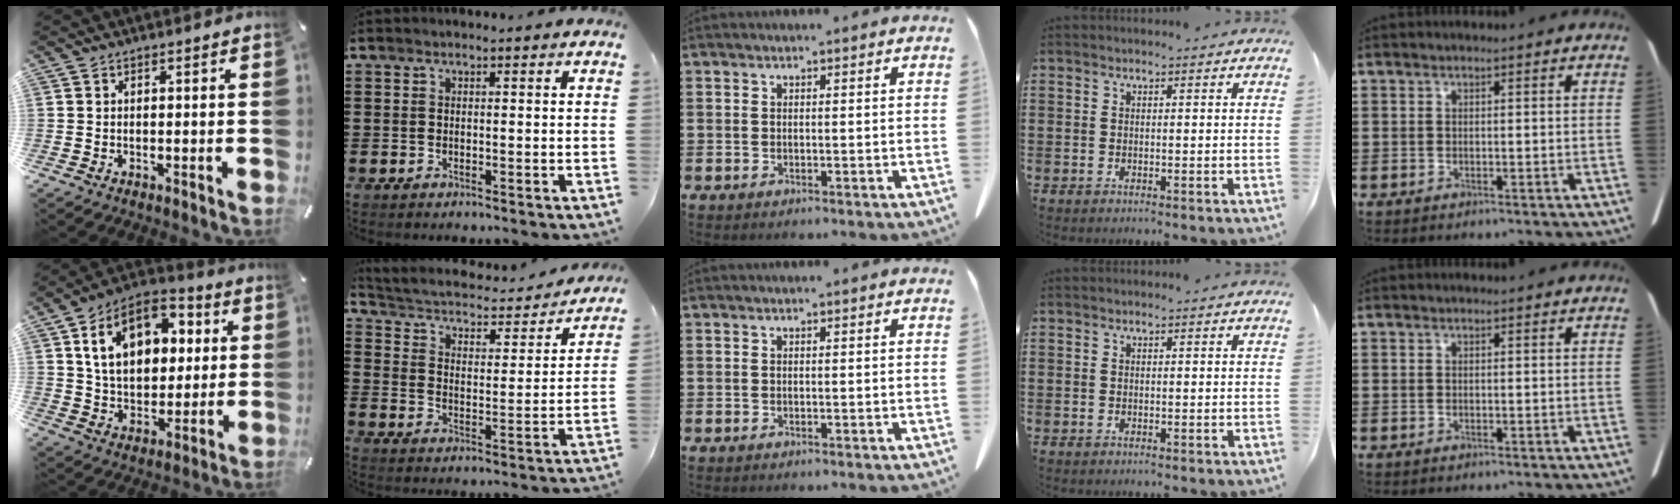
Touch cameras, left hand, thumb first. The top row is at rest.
{"thumb": {"total": 16.3, "force": [6.2, 11.5, 9.7], "torque": [-0.170, -0.010, 0.115]}, "index": {"total": 2.8, "force": [2.4, 0.9, 1.1], "torque": [-0.040, -0.023, 0.029]}}